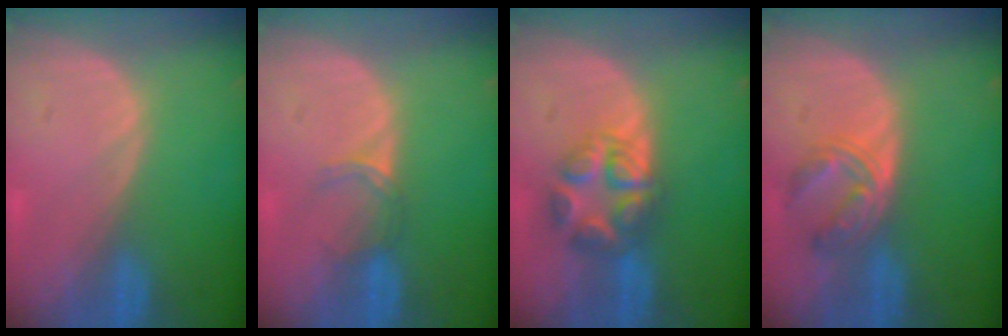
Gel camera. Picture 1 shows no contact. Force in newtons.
{"total": 2.5, "press": 2.0, "slide": 1.4}
{"total": 6.3, "press": 6.3, "slide": 0.2}
{"total": 5.5, "press": 5.0, "slide": 2.3}